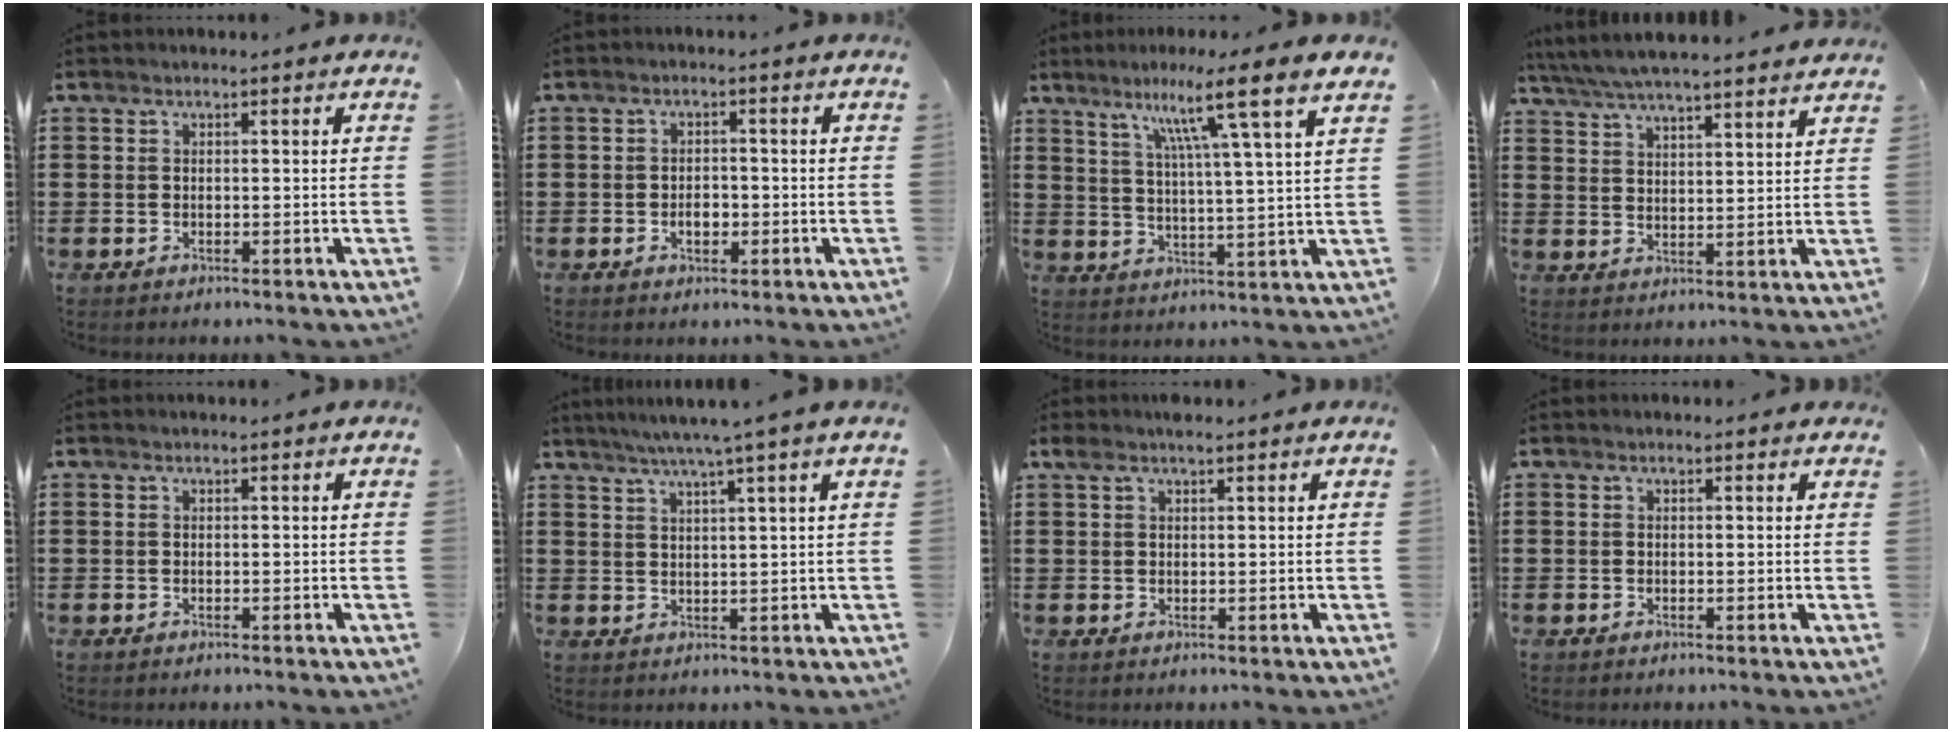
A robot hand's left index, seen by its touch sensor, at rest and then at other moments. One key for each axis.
{"total": 2.4, "fx": -0.7, "fy": 1.4, "fz": 1.7, "tx": -0.036, "ty": 0.004, "tz": -0.016}
{"total": 9.5, "fx": 6.3, "fy": -1.1, "fz": 7.0, "tx": -0.131, "ty": -0.031, "tz": 0.093}
{"total": 5.3, "fx": 5.1, "fy": 0.1, "fz": 1.6, "tx": -0.051, "ty": -0.025, "tz": 0.089}
{"total": 0.0}
{"total": 4.1, "fx": 3.2, "fy": -1.0, "fz": 2.4, "tx": -0.054, "ty": -0.007, "tz": 0.053}
{"total": 2.1, "fx": 1.4, "fy": 0.7, "fz": 1.4, "tx": -0.032, "ty": 0.004, "tz": 0.025}
{"total": 0.6, "fx": 0.2, "fy": 0.5, "fz": 0.1, "tx": -0.004, "ty": 0.005, "tz": 0.004}